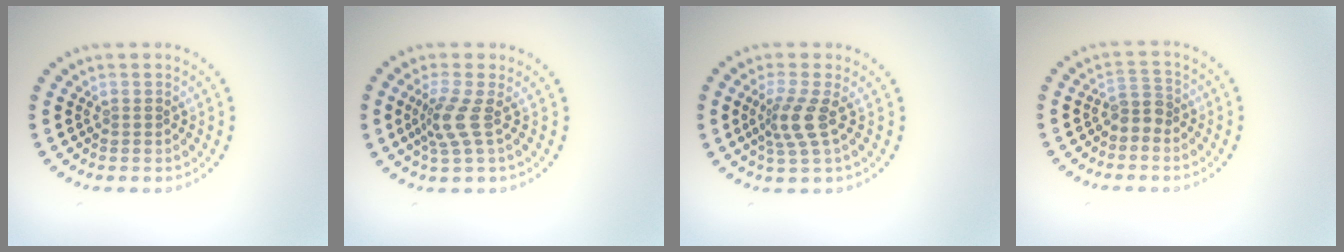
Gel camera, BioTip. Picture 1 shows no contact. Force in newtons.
{"total": 2.7, "press": 2.0, "slide": 1.8}
{"total": 2.8, "press": 2.0, "slide": 2.0}
{"total": 1.9, "press": 1.5, "slide": 1.2}